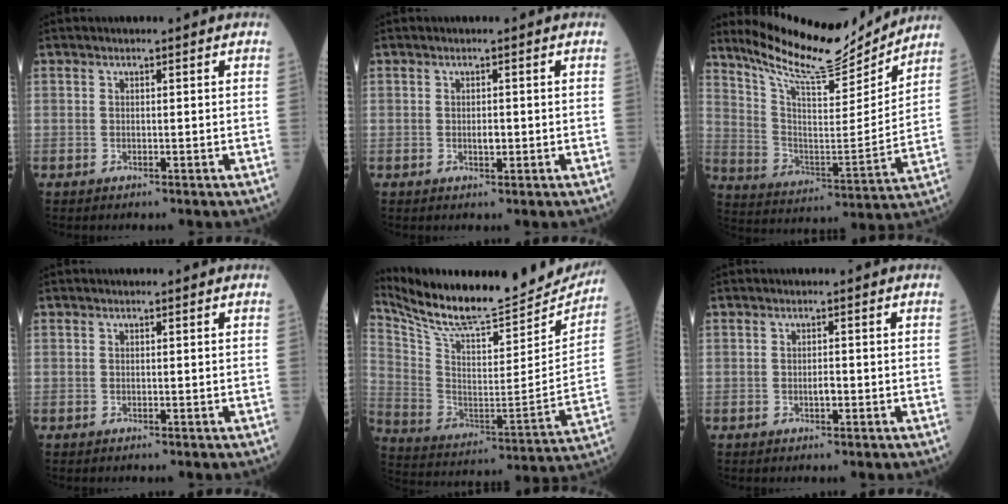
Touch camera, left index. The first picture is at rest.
{"total": 1.2, "force": [0.0, 0.5, 1.1], "torque": [-0.022, -0.001, 0.001]}
{"total": 17.0, "force": [16.0, 1.8, 5.4], "torque": [-0.112, -0.024, 0.264]}
{"total": 0.0}
{"total": 27.3, "force": [25.1, 4.5, 9.9], "torque": [-0.185, -0.069, 0.369]}
{"total": 1.1, "force": [-0.3, 0.4, 1.0], "torque": [-0.020, 0.001, -0.004]}